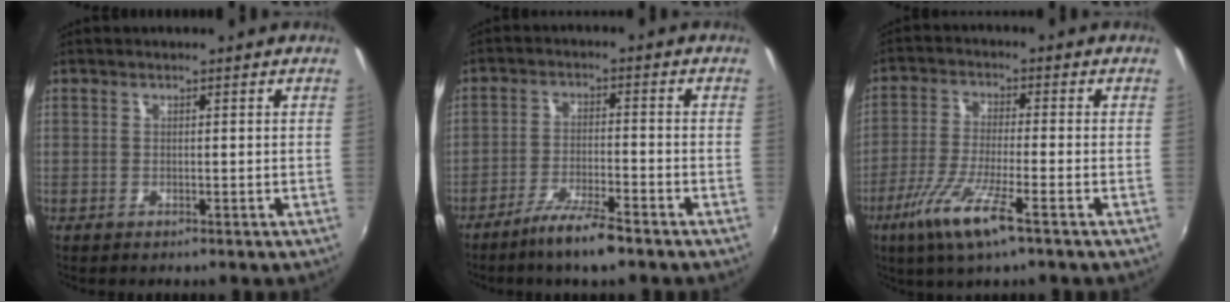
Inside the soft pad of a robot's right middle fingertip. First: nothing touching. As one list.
[{"total": 7.0, "force": [-5.4, 0.6, 4.5], "torque": [-0.101, -0.008, -0.097]}, {"total": 10.4, "force": [-5.8, 1.0, 8.6], "torque": [-0.188, -0.021, -0.113]}]